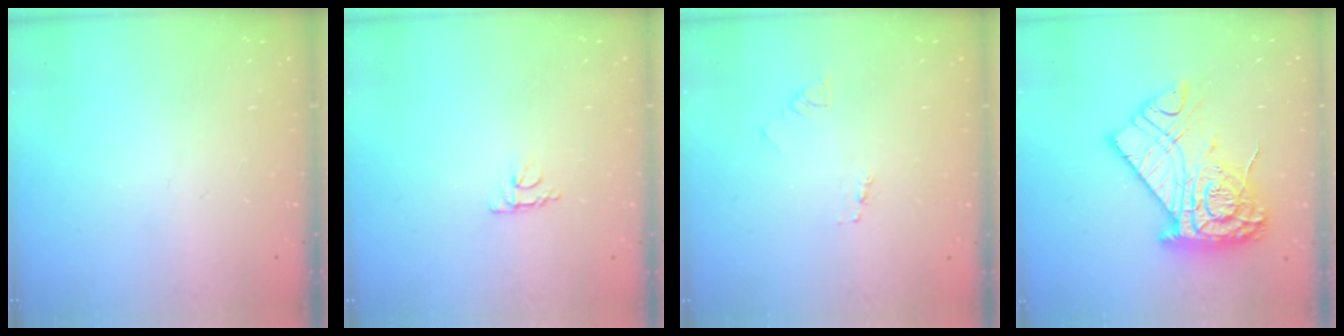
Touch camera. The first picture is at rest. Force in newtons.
{"total": 4.1, "press": 4.0, "slide": 0.7}
{"total": 1.8, "press": 1.8, "slide": 0.2}
{"total": 20.4, "press": 20.3, "slide": 1.4}